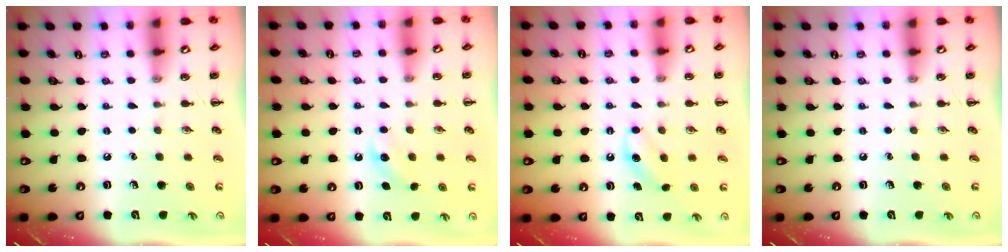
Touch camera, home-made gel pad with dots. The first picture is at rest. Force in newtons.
{"total": 5.7, "press": 5.5, "slide": 1.6}
{"total": 4.6, "press": 4.5, "slide": 1.1}
{"total": 0.0}